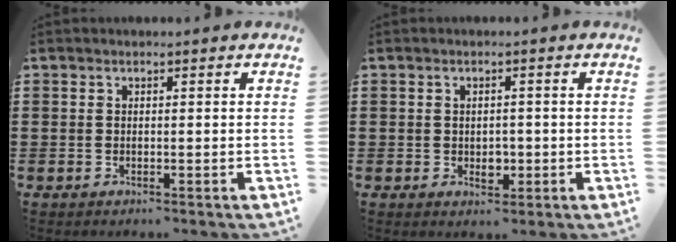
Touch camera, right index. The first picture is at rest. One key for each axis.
{"total": 2.4, "fx": -0.3, "fy": 1.5, "fz": 1.8, "tx": -0.034, "ty": 0.004, "tz": -0.007}